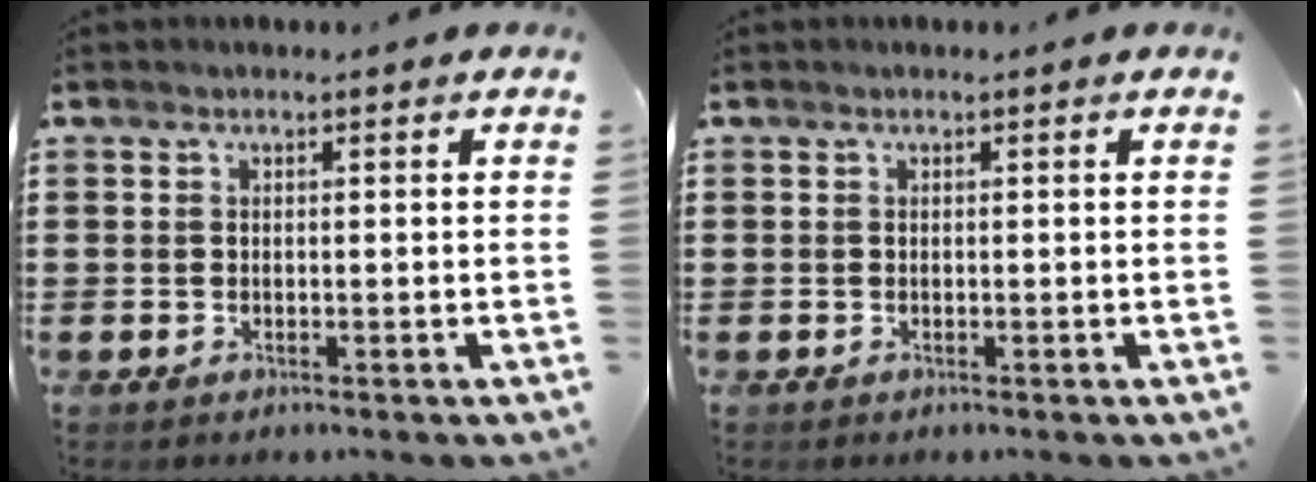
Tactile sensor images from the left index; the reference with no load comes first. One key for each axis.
{"total": 0.0}